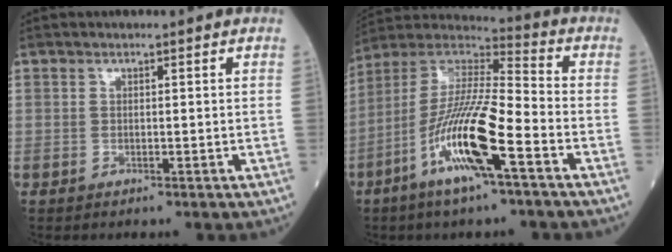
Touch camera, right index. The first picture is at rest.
{"total": 15.8, "force": [-6.7, 1.5, 14.3], "torque": [-0.288, -0.010, -0.132]}